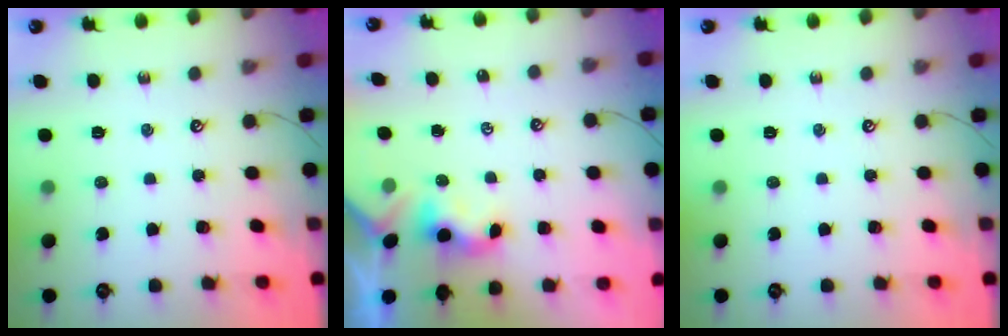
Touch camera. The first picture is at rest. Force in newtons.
{"total": 0.0}
{"total": 0.0}